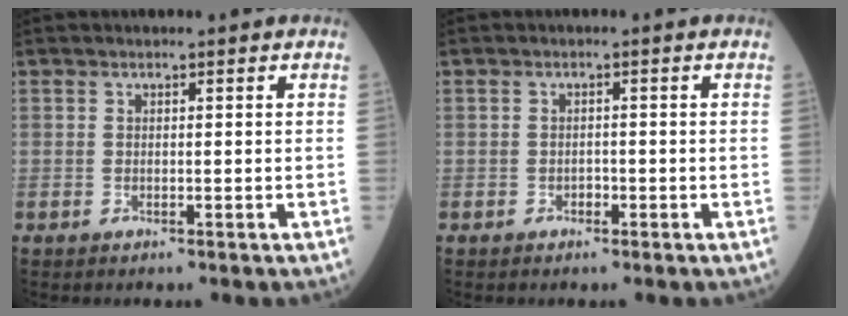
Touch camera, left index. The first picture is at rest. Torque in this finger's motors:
{"motor_torque": [-0.28, -0.10, 0.04, -0.01]}